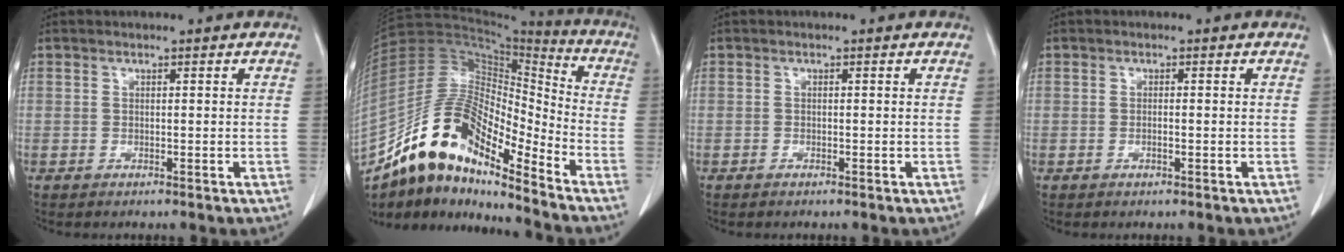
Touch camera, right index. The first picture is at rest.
{"total": 20.7, "force": [-14.8, 5.8, 13.3], "torque": [-0.267, 0.022, -0.268]}
{"total": 0.8, "force": [-0.4, 0.4, 0.5], "torque": [-0.010, 0.000, -0.006]}
{"total": 1.2, "force": [-0.3, 0.4, 1.0], "torque": [-0.024, 0.002, -0.005]}